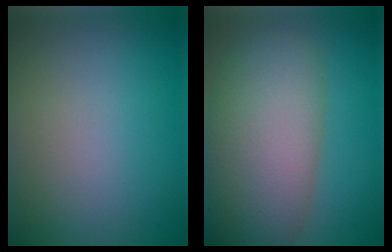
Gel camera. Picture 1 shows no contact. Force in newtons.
{"total": 11.1, "press": 11.0, "slide": 0.6}